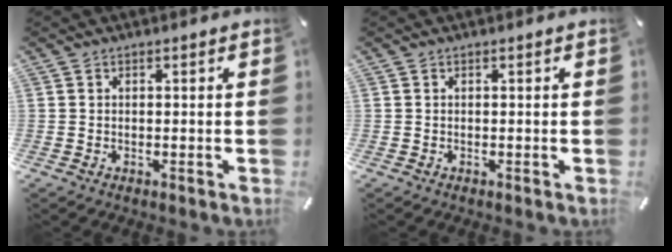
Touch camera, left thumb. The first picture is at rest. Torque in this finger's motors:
{"motor_torque": [-0.12, -0.06, 0.00, 0.04, 0.00]}